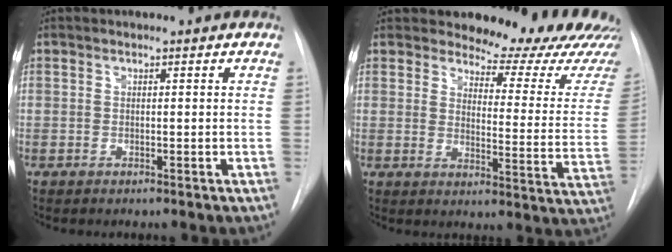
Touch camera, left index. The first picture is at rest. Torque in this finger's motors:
{"motor_torque": [0.46, -0.41, 0.43, 0.04]}